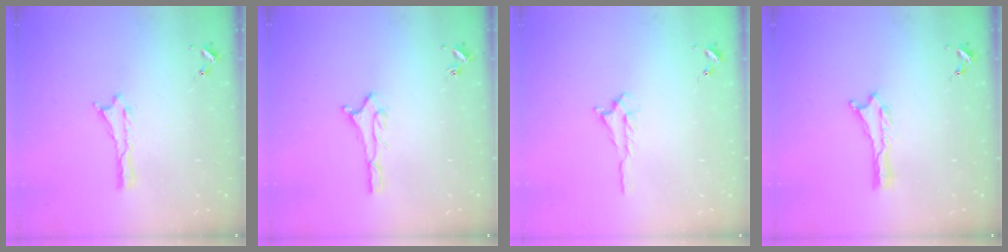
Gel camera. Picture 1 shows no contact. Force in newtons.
{"total": 1.6, "press": 1.6, "slide": 0.1}
{"total": 0.7, "press": 0.7, "slide": 0.2}
{"total": 0.0}